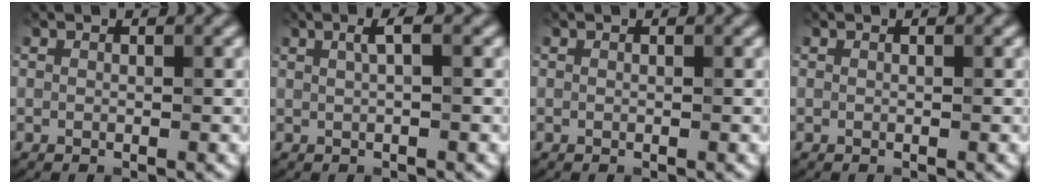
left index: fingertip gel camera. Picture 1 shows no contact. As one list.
[{"total": 1.8, "force": [0.6, 0.4, 1.6], "torque": [-0.029, 0.008, 0.008]}, {"total": 0.0}, {"total": 0.0}]